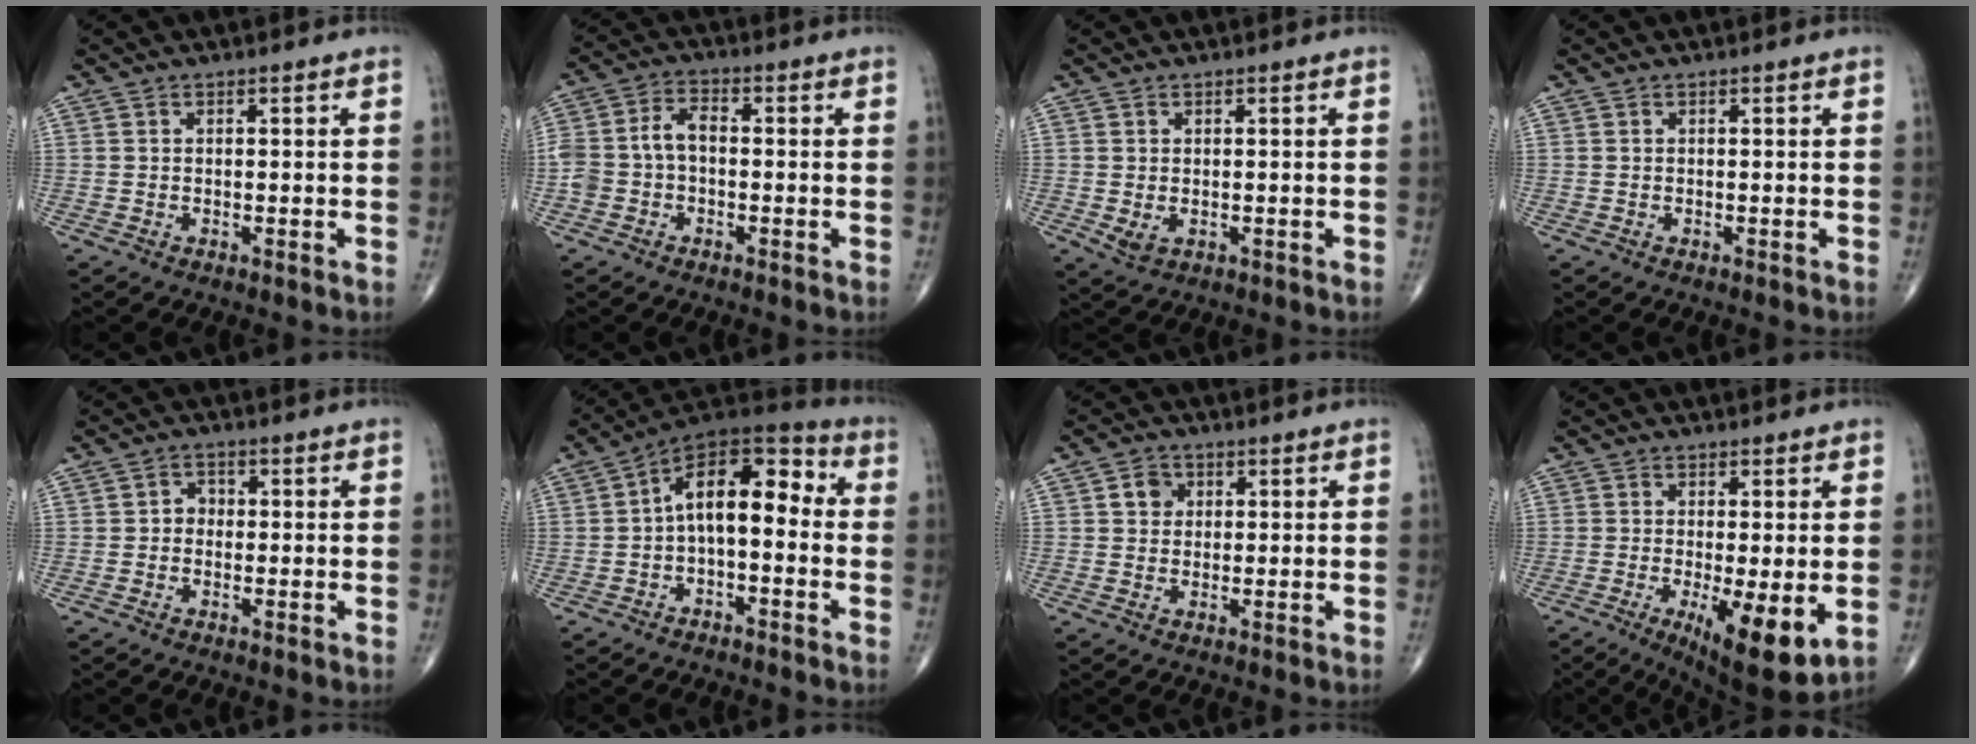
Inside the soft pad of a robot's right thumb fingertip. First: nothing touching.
{"total": 6.5, "force": [-1.0, 4.4, 4.7], "torque": [-0.095, 0.029, -0.024]}
{"total": 2.4, "force": [-0.2, 1.7, 1.8], "torque": [-0.030, -0.006, 0.005]}
{"total": 0.0}
{"total": 2.3, "force": [-0.2, 2.0, 1.1], "torque": [0.000, 0.009, -0.011]}
{"total": 12.9, "force": [-0.2, 6.8, 10.9], "torque": [-0.138, 0.052, -0.021]}
{"total": 3.3, "force": [0.9, 2.9, 1.3], "torque": [-0.005, 0.000, 0.011]}
{"total": 11.7, "force": [-3.0, 3.5, 10.7], "torque": [-0.163, -0.027, -0.038]}